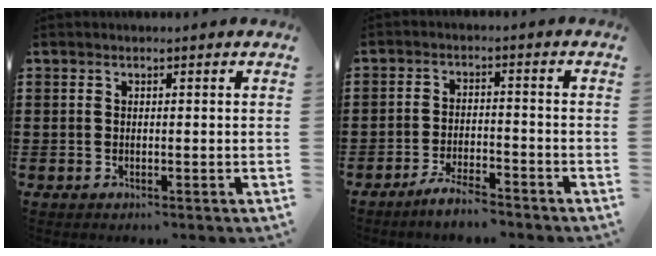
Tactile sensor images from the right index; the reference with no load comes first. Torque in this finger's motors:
{"motor_torque": [0.51, 0.67, -0.44, -0.12]}